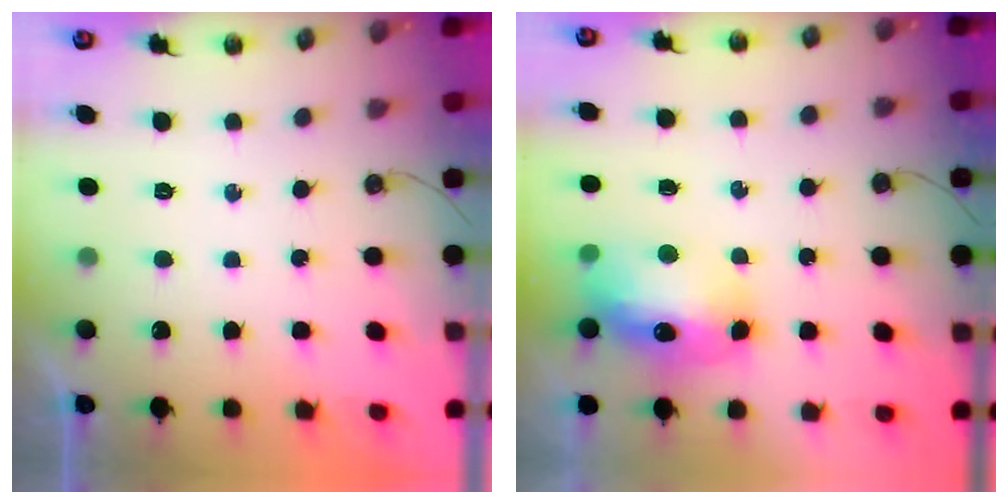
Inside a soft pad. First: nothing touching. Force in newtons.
{"total": 13.6, "press": 13.5, "slide": 1.3}